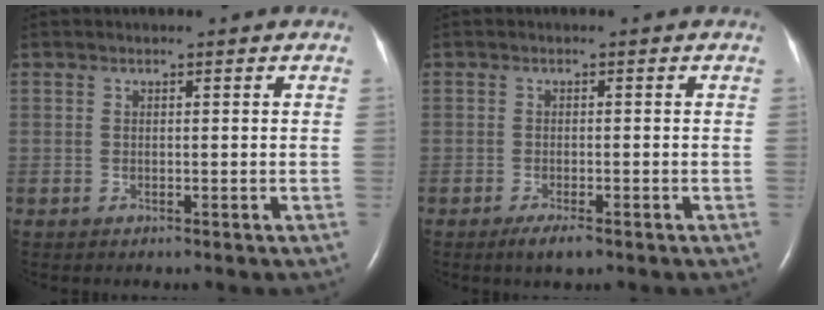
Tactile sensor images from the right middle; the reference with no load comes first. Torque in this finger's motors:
{"motor_torque": [0.51, -0.32, 0.00, 0.01]}